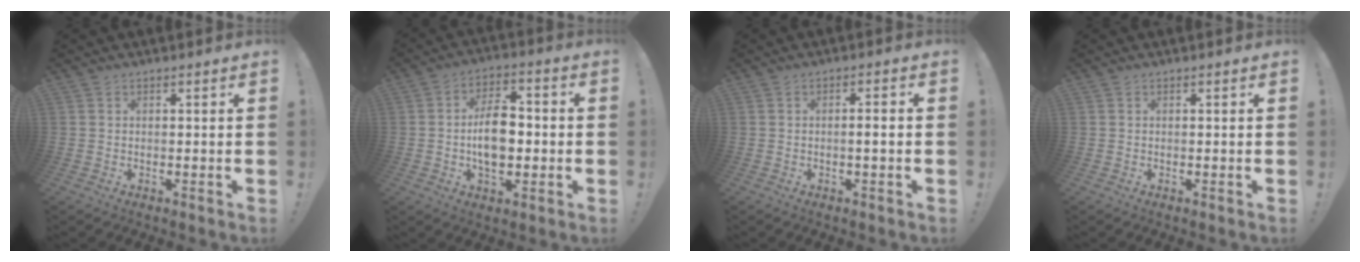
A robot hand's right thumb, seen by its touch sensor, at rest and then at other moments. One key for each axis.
{"total": 12.2, "fx": -1.5, "fy": 7.3, "fz": 9.6, "tx": -0.180, "ty": 0.009, "tz": -0.028}
{"total": 2.8, "fx": -0.7, "fy": 0.0, "fz": 2.7, "tx": -0.056, "ty": 0.004, "tz": -0.013}
{"total": 0.0}